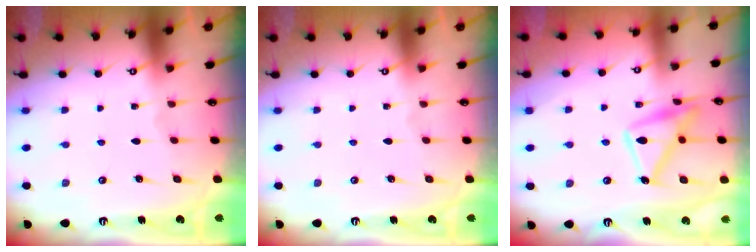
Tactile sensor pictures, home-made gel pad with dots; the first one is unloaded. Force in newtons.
{"total": 0.0}
{"total": 15.2, "press": 15.2, "slide": 1.2}